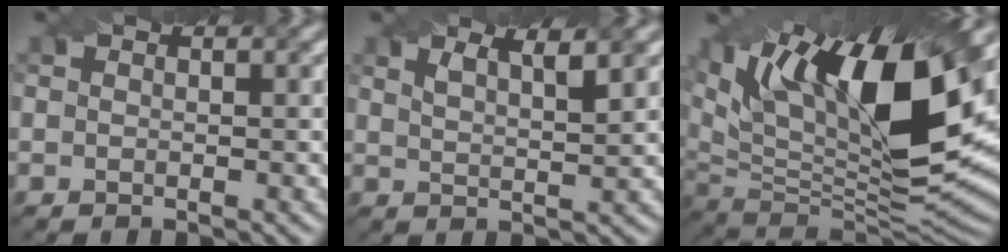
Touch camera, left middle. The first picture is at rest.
{"total": 3.5, "force": [2.3, 1.0, 2.5], "torque": [-0.022, 0.012, 0.021]}
{"total": 16.6, "force": [7.5, 6.1, 13.5], "torque": [-0.238, 0.012, 0.129]}